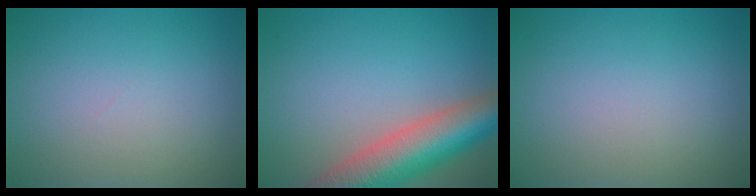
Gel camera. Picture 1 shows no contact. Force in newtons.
{"total": 9.7, "press": 9.7, "slide": 0.7}
{"total": 0.0}